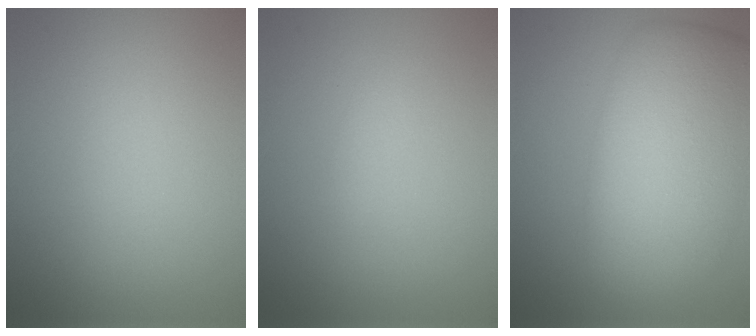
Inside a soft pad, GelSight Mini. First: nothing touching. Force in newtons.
{"total": 0.7, "press": 0.7, "slide": 0.1}
{"total": 10.5, "press": 10.5, "slide": 0.7}